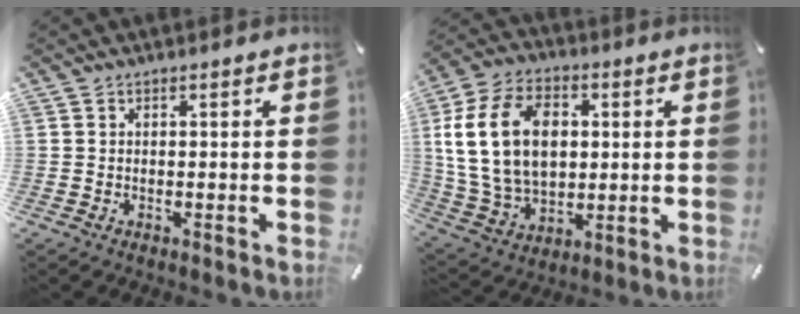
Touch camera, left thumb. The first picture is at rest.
{"total": 18.3, "force": [2.8, 13.3, 12.3], "torque": [-0.270, 0.009, 0.049]}